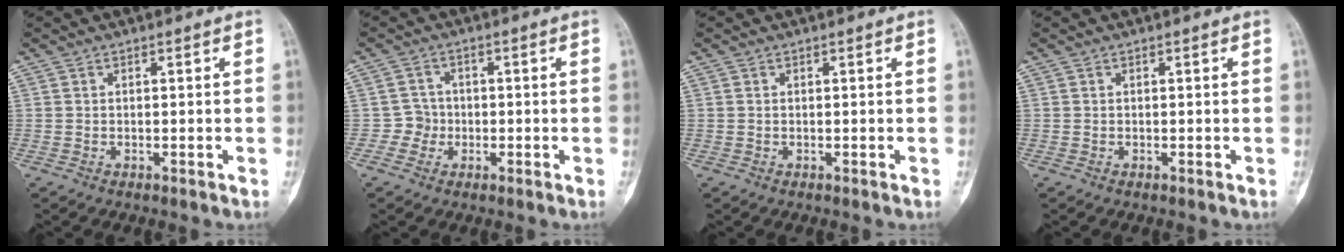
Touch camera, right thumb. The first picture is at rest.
{"total": 3.1, "force": [-0.8, 3.0, 0.1], "torque": [0.020, 0.012, -0.022]}
{"total": 0.0}
{"total": 0.0}